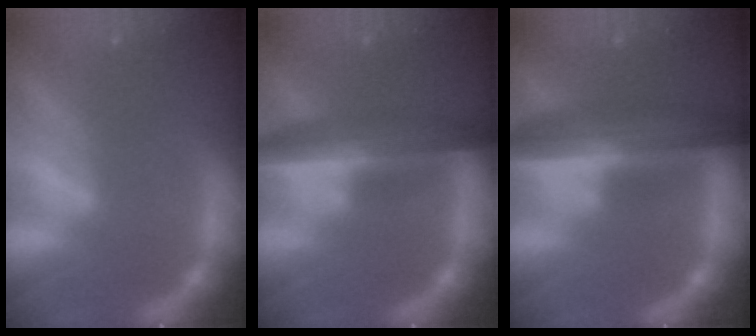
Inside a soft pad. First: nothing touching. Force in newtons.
{"total": 7.1}
{"total": 9.0}